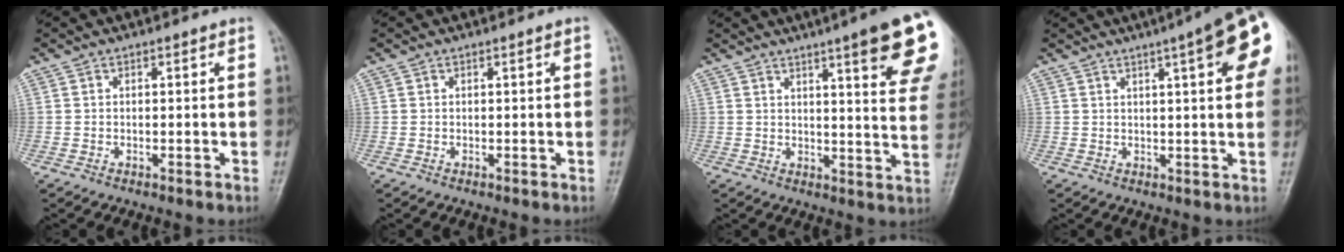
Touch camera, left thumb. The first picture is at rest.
{"total": 0.0}
{"total": 18.1, "force": [10.2, 2.6, 14.6], "torque": [-0.170, -0.035, 0.118]}
{"total": 14.4, "force": [5.8, 2.9, 12.8], "torque": [-0.159, 0.009, 0.070]}